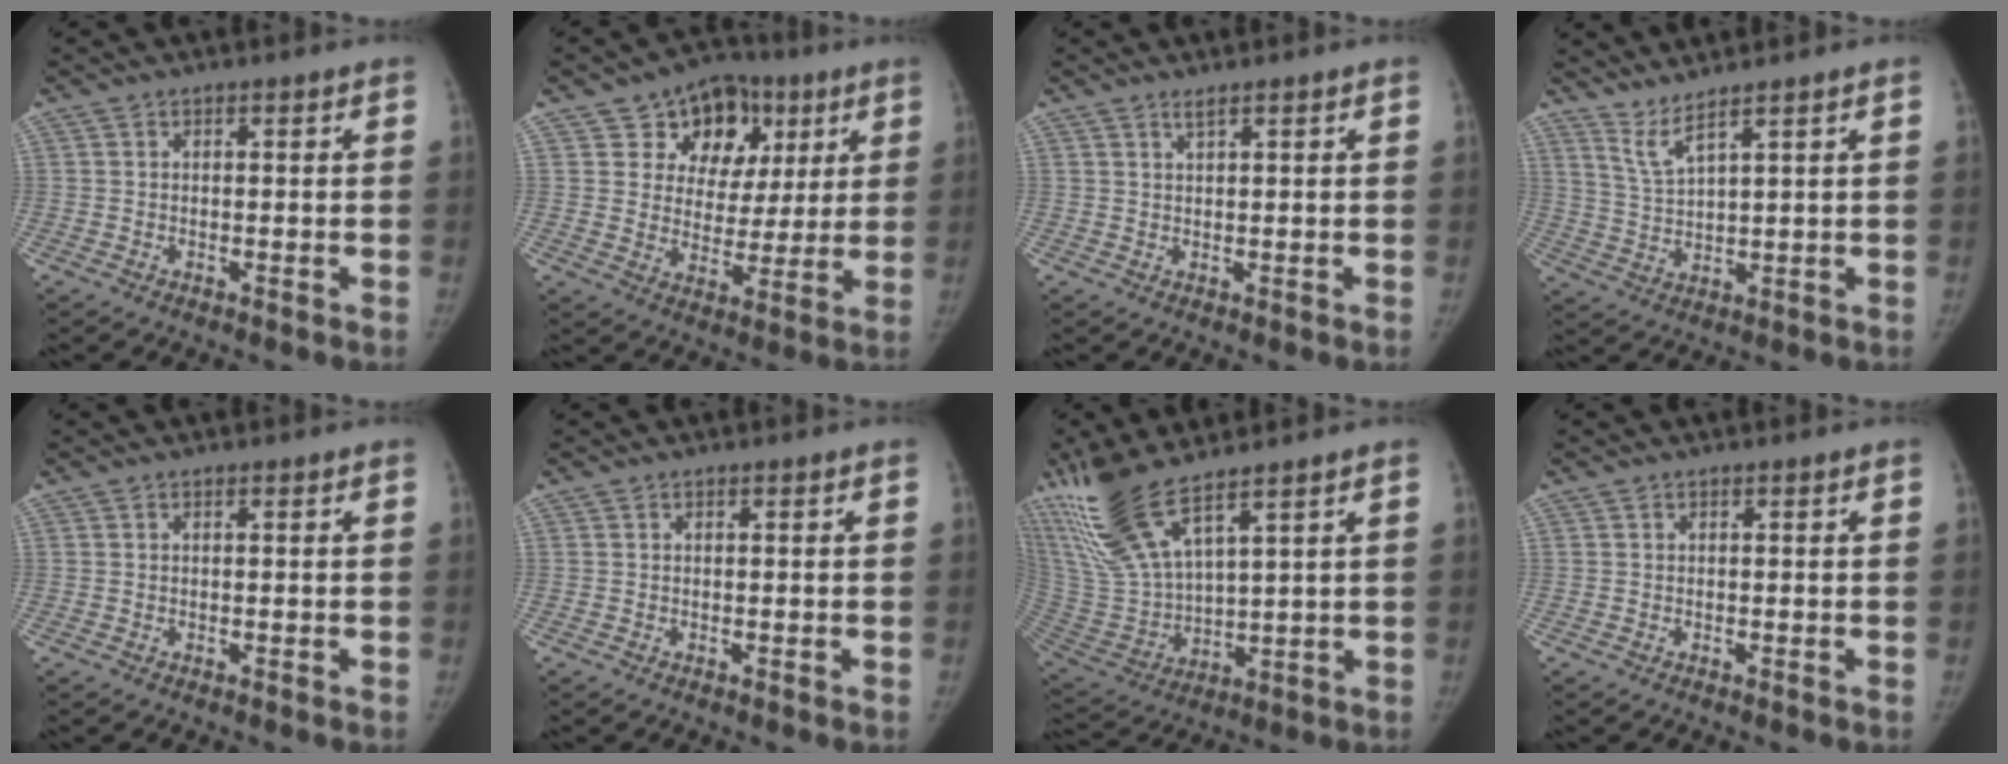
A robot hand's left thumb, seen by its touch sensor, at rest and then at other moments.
{"total": 14.1, "force": [6.3, 10.9, 6.4], "torque": [-0.039, -0.006, 0.095]}
{"total": 0.8, "force": [0.7, 0.0, 0.4], "torque": [-0.006, -0.004, 0.014]}
{"total": 4.1, "force": [3.5, -0.3, 2.2], "torque": [-0.051, -0.039, 0.083]}
{"total": 0.0}
{"total": 0.0}
{"total": 16.4, "force": [11.2, 4.3, 11.1], "torque": [-0.239, -0.049, 0.240]}
{"total": 0.0}